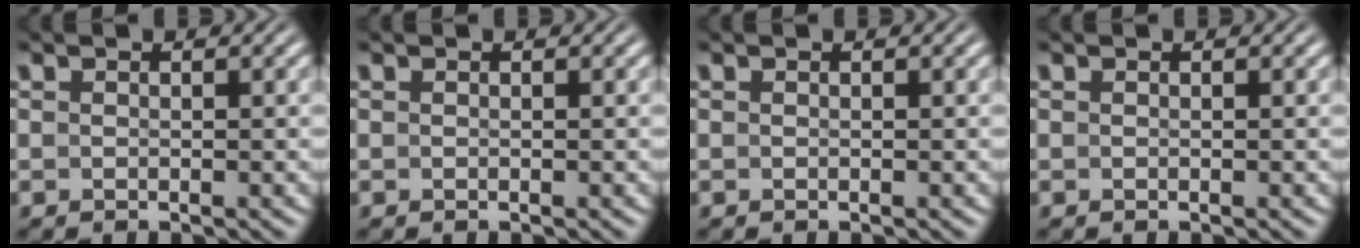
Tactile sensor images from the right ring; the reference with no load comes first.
{"total": 0.0}
{"total": 0.0}
{"total": 0.0}